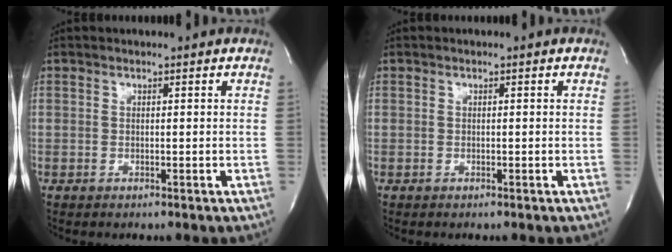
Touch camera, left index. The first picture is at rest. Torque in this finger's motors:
{"motor_torque": [0.00, 0.00, 0.00, 0.00]}